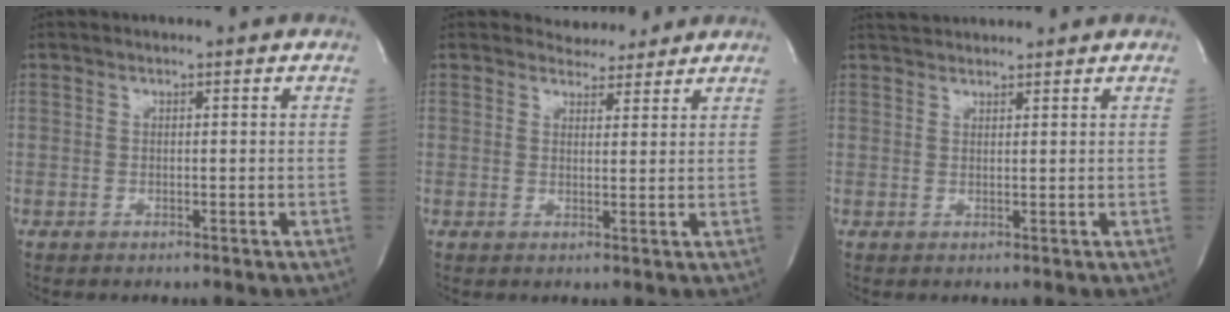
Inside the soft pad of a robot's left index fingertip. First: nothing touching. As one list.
[{"total": 3.4, "force": [3.2, 1.1, -0.1], "torque": [-0.003, 0.000, 0.045]}, {"total": 4.7, "force": [4.5, 0.7, 0.9], "torque": [-0.018, 0.035, 0.071]}]